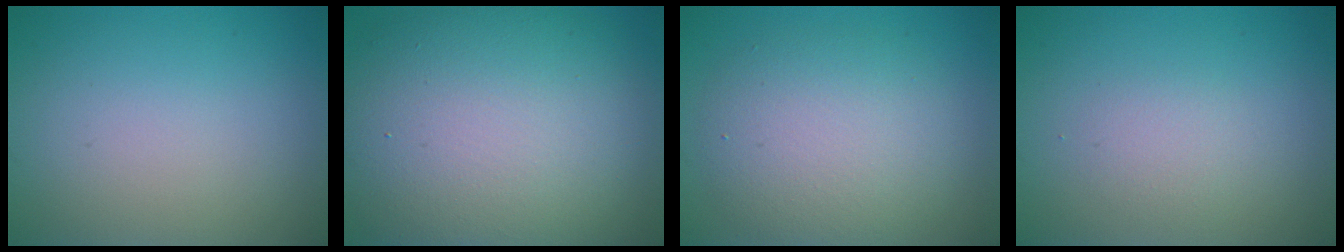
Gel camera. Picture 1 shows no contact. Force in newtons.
{"total": 14.2, "press": 14.2, "slide": 1.0}
{"total": 5.9, "press": 5.9, "slide": 0.2}
{"total": 1.4, "press": 1.4, "slide": 0.0}